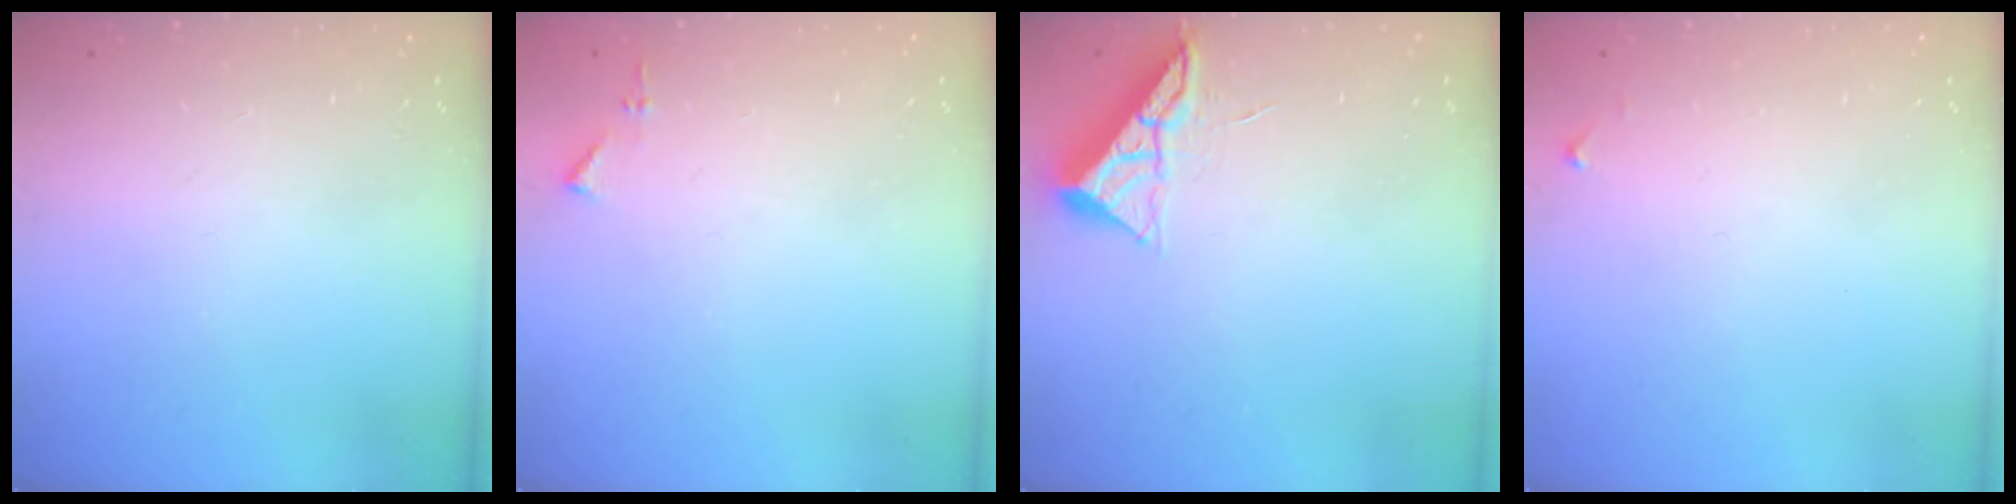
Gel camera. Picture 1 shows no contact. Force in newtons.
{"total": 4.4, "press": 4.4, "slide": 0.6}
{"total": 6.0, "press": 5.9, "slide": 0.6}
{"total": 3.9, "press": 3.9, "slide": 0.6}